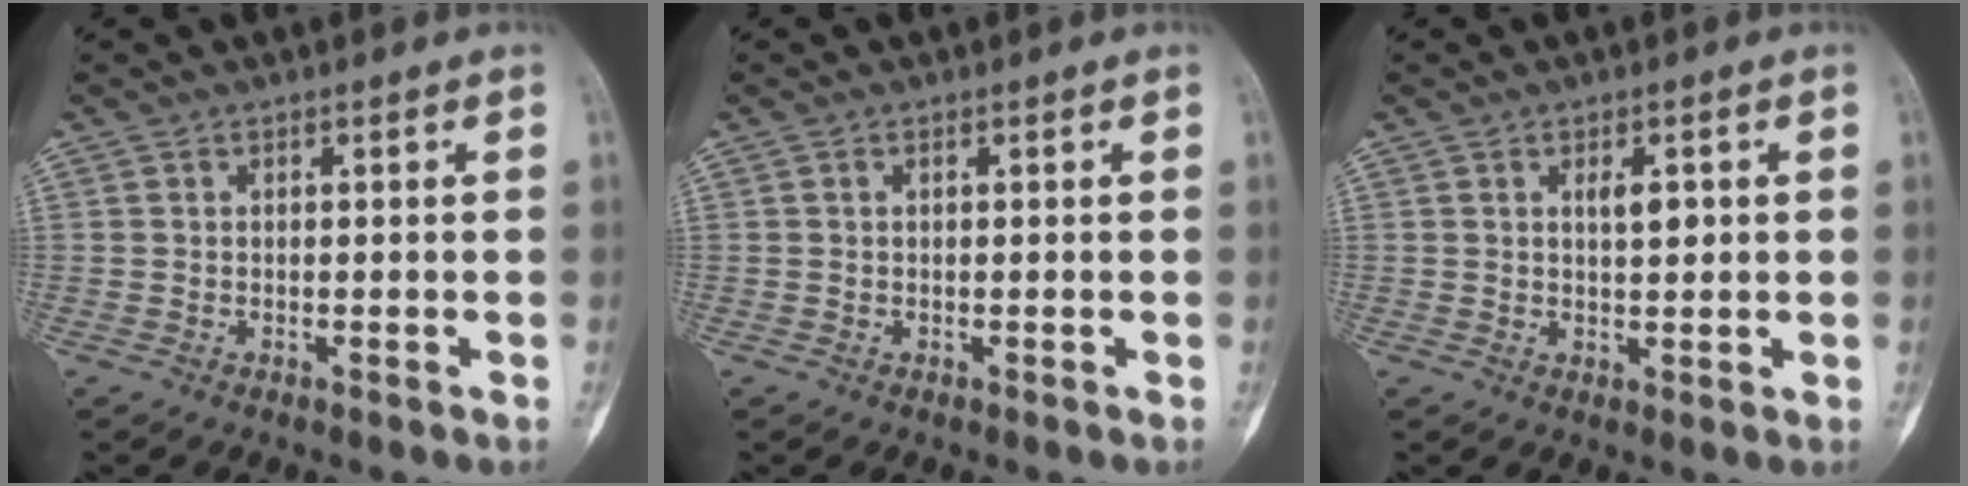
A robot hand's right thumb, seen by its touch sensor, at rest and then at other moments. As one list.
[{"total": 0.0}, {"total": 3.3, "force": [0.9, 1.5, 2.8], "torque": [-0.037, -0.004, 0.012]}]